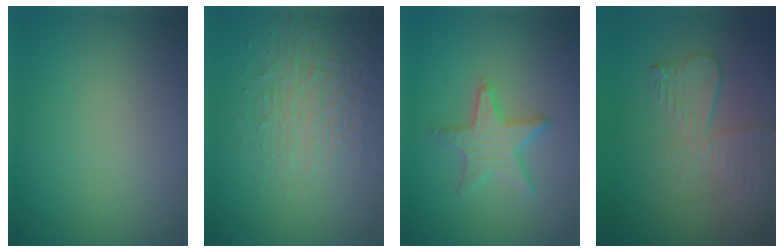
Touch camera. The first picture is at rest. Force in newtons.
{"total": 3.7, "press": 3.4, "slide": 1.3}
{"total": 3.6, "press": 3.5, "slide": 0.7}
{"total": 3.1, "press": 2.7, "slide": 1.6}